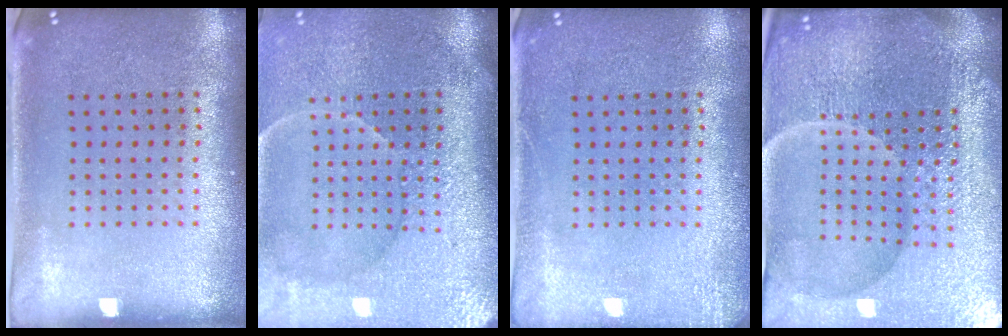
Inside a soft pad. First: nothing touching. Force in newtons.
{"total": 4.3, "press": 3.9, "slide": 1.9}
{"total": 1.9, "press": 1.9, "slide": 0.3}
{"total": 7.0, "press": 6.2, "slide": 3.4}